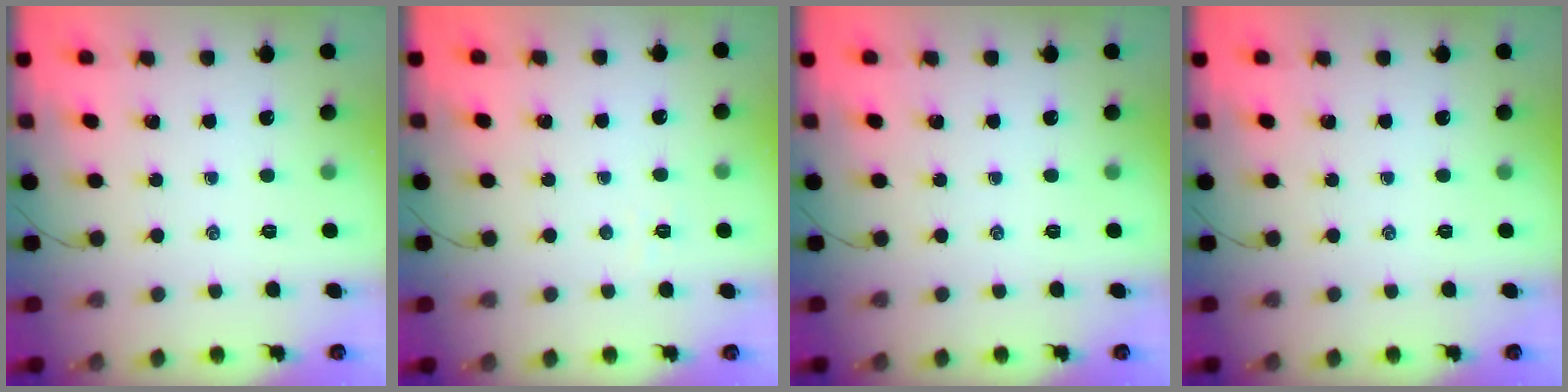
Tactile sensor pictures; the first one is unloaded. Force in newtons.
{"total": 2.5, "press": 2.4, "slide": 0.7}
{"total": 0.0}
{"total": 0.0}